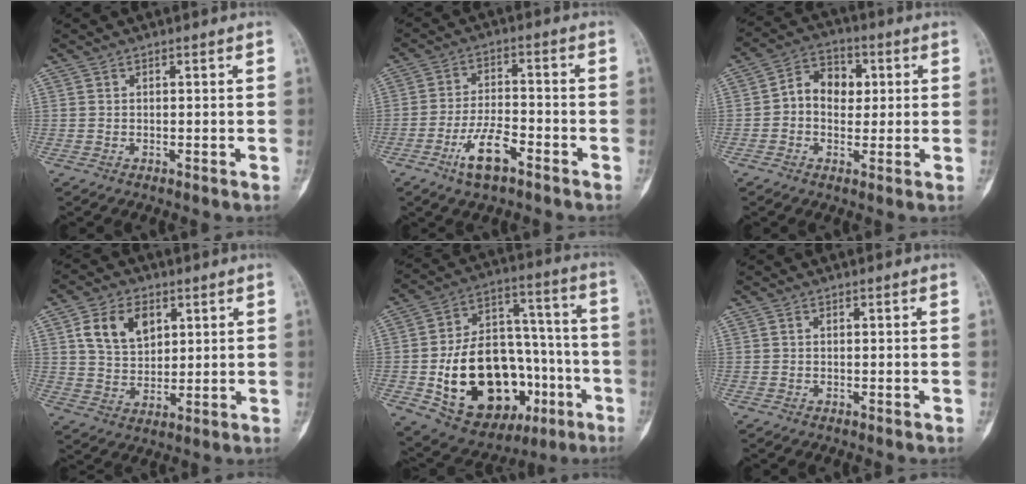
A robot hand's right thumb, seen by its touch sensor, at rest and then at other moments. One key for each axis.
{"total": 8.3, "fx": -4.8, "fy": 3.1, "fz": 6.1, "tx": -0.114, "ty": 0.027, "tz": -0.086}
{"total": 8.6, "fx": 0.7, "fy": 6.5, "fz": 5.6, "tx": -0.058, "ty": 0.020, "tz": 0.005}
{"total": 9.9, "fx": 3.8, "fy": 6.7, "fz": 6.3, "tx": -0.091, "ty": -0.011, "tz": 0.074}
{"total": 27.8, "fx": -8.0, "fy": 17.4, "fz": 20.2, "tx": -0.309, "ty": 0.043, "tz": -0.103}
{"total": 0.0}